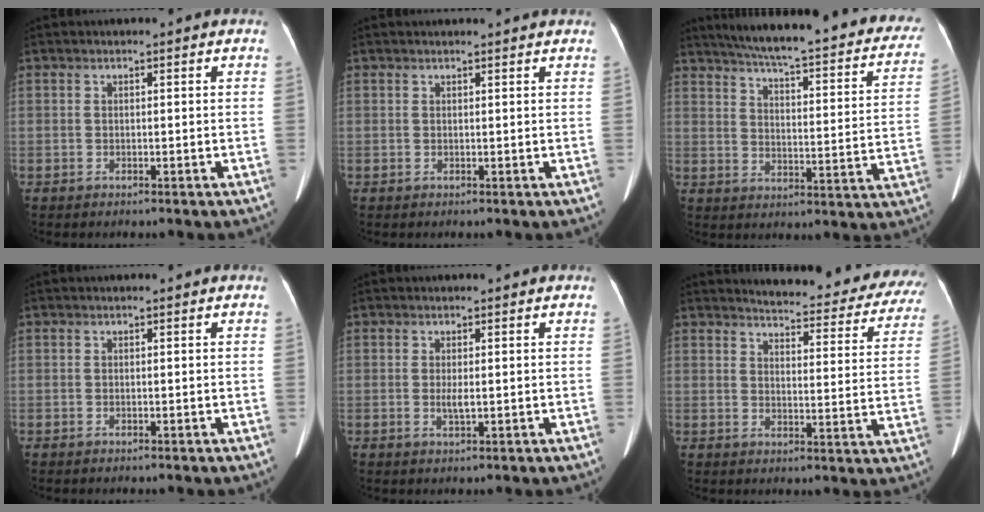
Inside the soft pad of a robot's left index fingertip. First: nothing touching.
{"total": 2.8, "force": [2.7, 0.0, 0.8], "torque": [-0.011, 0.013, 0.030]}
{"total": 29.4, "force": [25.0, 5.1, 14.7], "torque": [-0.213, -0.042, 0.299]}
{"total": 0.0}
{"total": 2.3, "force": [0.0, 0.4, 2.3], "torque": [-0.049, -0.007, 0.004]}
{"total": 21.8, "force": [20.5, 4.0, 6.3], "torque": [-0.062, -0.077, 0.222]}